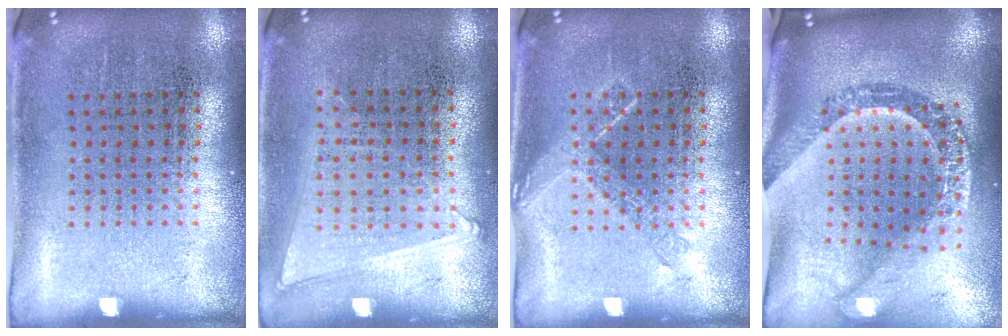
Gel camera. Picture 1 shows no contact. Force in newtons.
{"total": 1.0, "press": 0.9, "slide": 0.5}
{"total": 1.0, "press": 0.9, "slide": 0.2}
{"total": 3.1, "press": 2.3, "slide": 2.0}